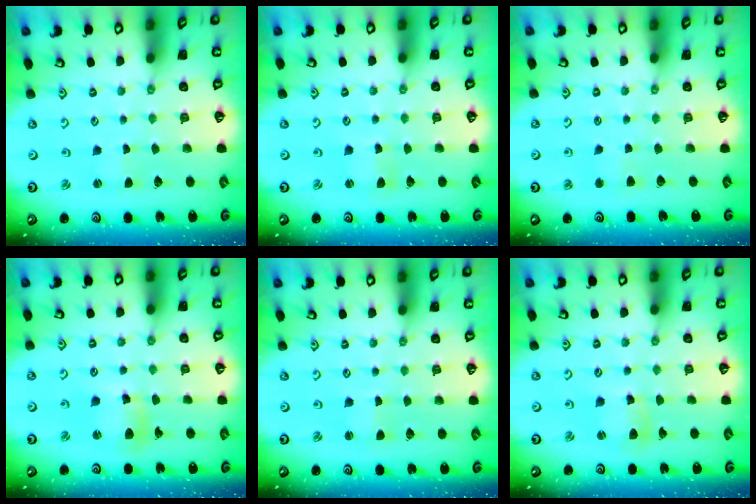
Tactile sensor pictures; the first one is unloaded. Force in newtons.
{"total": 1.3, "press": 1.2, "slide": 0.3}
{"total": 2.0, "press": 2.0, "slide": 0.4}
{"total": 9.2, "press": 9.1, "slide": 1.3}
{"total": 1.2, "press": 1.2, "slide": 0.1}
{"total": 5.4, "press": 5.4, "slide": 0.7}